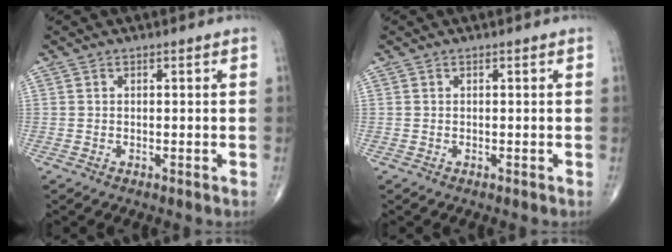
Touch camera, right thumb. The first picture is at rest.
{"total": 0.0}